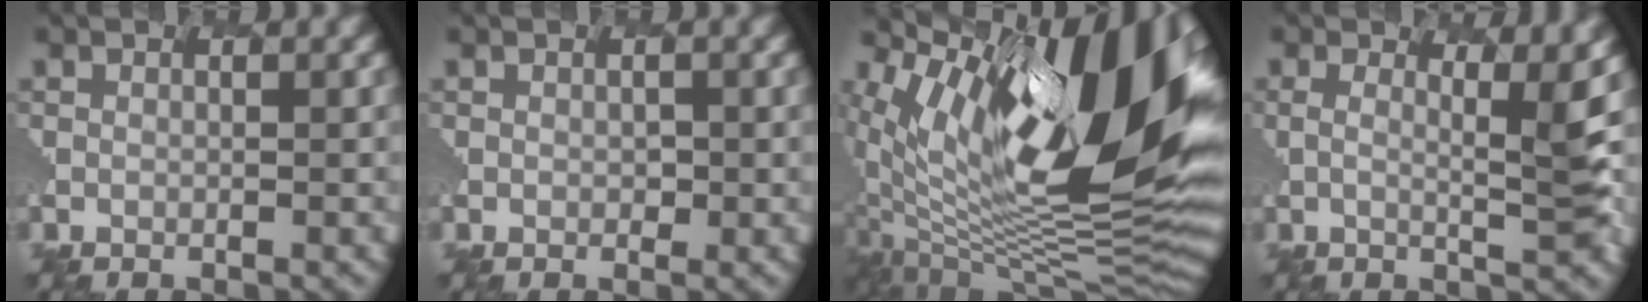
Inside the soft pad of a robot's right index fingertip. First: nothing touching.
{"total": 0.7, "force": [0.0, 0.7, 0.0], "torque": [-0.012, -0.003, -0.002]}
{"total": 15.6, "force": [6.7, 6.6, 12.5], "torque": [-0.208, 0.027, 0.103]}
{"total": 2.5, "force": [1.1, -0.2, 2.2], "torque": [-0.044, 0.010, 0.006]}